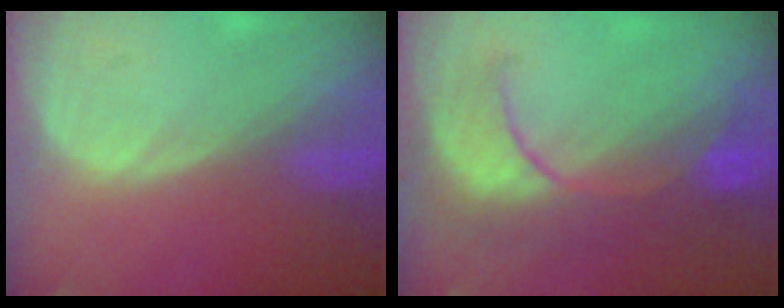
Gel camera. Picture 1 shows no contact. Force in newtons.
{"total": 8.1, "press": 8.1, "slide": 0.7}